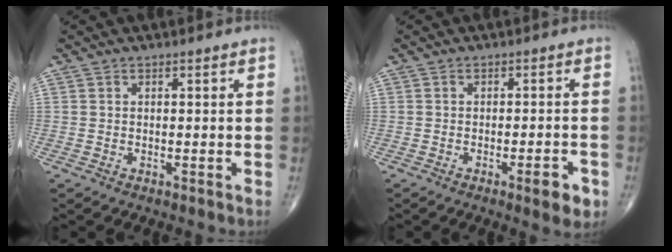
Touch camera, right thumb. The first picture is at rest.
{"total": 4.8, "force": [-2.3, 1.3, 4.0], "torque": [-0.047, 0.006, -0.028]}